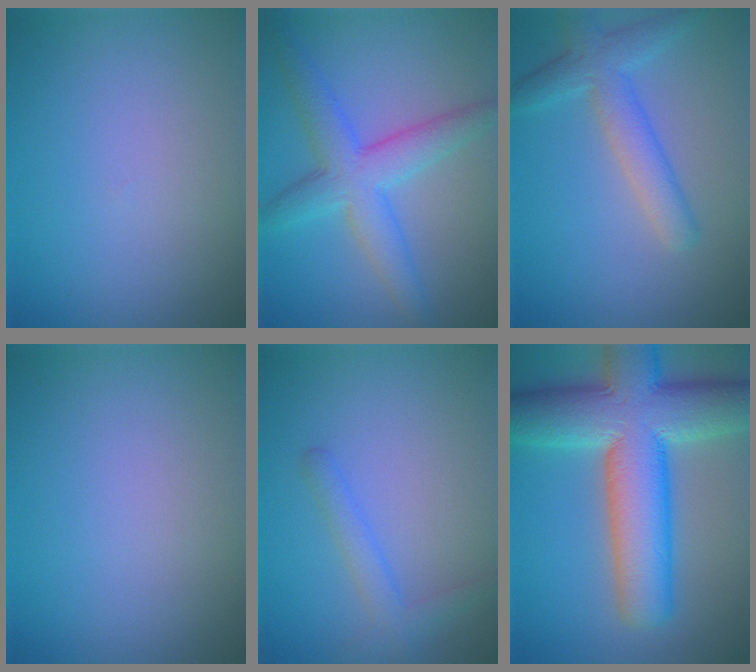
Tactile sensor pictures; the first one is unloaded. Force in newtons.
{"total": 5.3, "press": 5.3, "slide": 0.1}
{"total": 3.9, "press": 3.8, "slide": 0.1}
{"total": 0.0}
{"total": 2.0, "press": 2.0, "slide": 0.2}
{"total": 13.0, "press": 13.0, "slide": 0.7}